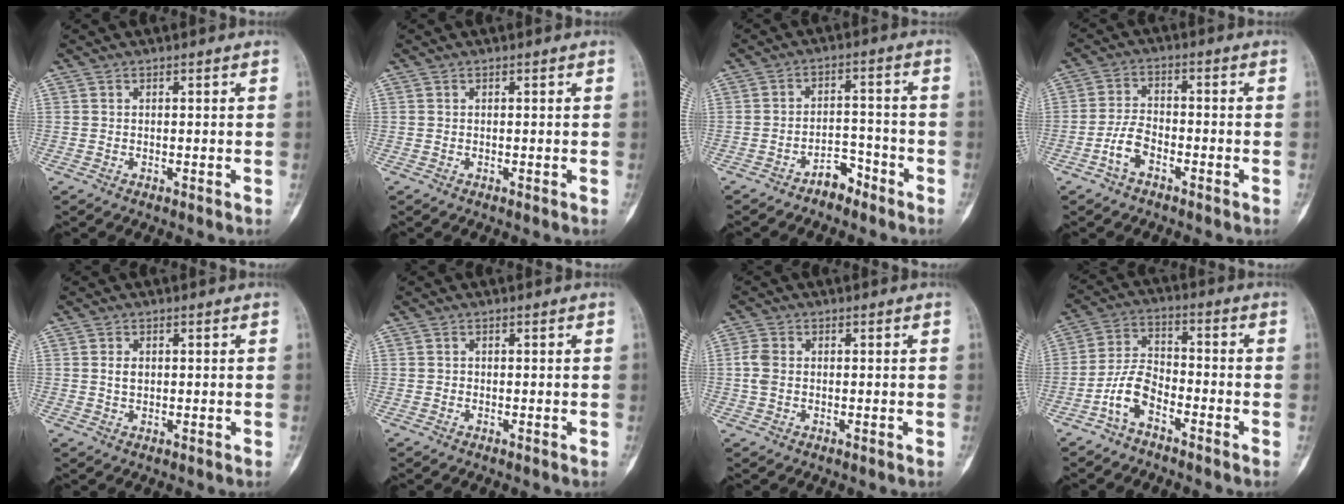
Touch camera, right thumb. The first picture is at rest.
{"total": 0.0}
{"total": 4.6, "force": [-3.6, 2.3, 1.7], "torque": [-0.009, 0.039, -0.059]}
{"total": 5.2, "force": [-2.8, 2.7, 3.3], "torque": [-0.064, 0.025, -0.060]}
{"total": 1.9, "force": [0.3, 1.3, 1.3], "torque": [-0.023, -0.001, 0.007]}
{"total": 0.0}
{"total": 3.1, "force": [0.0, 2.2, 2.2], "torque": [-0.057, 0.005, -0.006]}
{"total": 7.2, "force": [-4.3, 3.5, 4.7], "torque": [-0.093, 0.041, -0.092]}